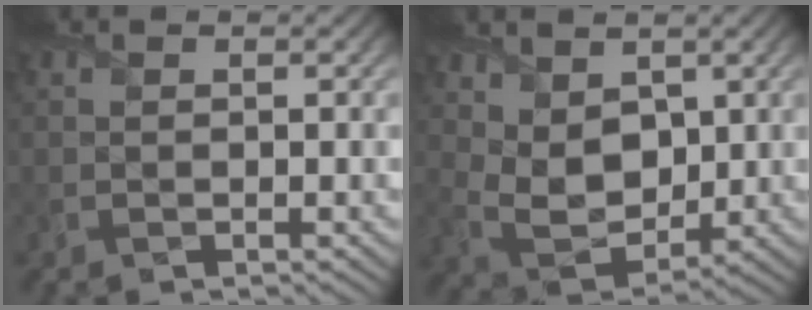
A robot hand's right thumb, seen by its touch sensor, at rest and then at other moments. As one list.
[{"total": 7.2, "force": [2.5, 4.9, 4.6], "torque": [-0.117, -0.017, 0.049]}]